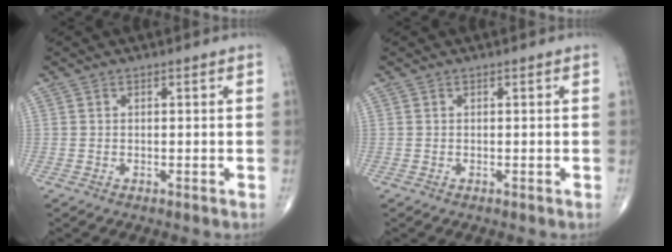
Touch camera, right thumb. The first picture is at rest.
{"total": 0.0}